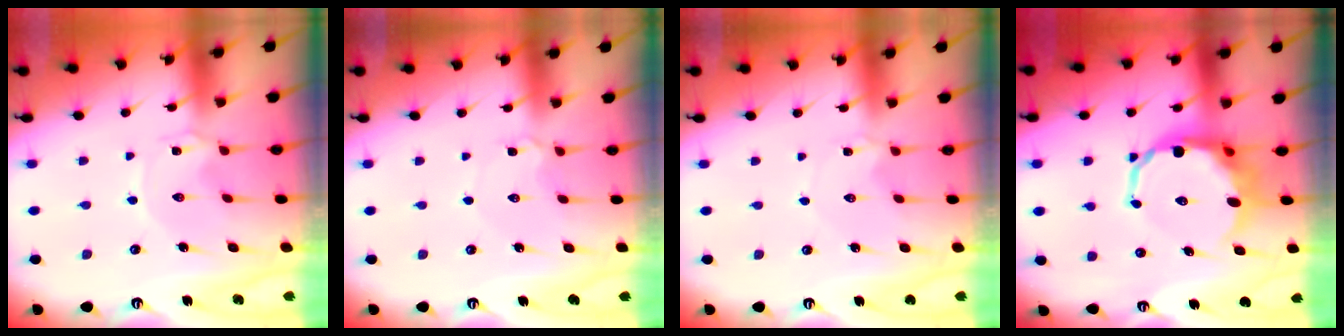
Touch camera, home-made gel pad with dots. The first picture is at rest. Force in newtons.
{"total": 2.6, "press": 2.6, "slide": 0.3}
{"total": 1.4, "press": 1.4, "slide": 0.2}
{"total": 12.7, "press": 12.3, "slide": 3.1}